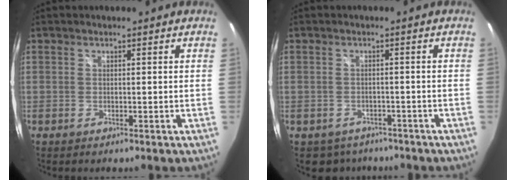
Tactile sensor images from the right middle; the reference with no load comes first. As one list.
[{"total": 4.1, "force": [-3.1, 2.7, 0.6], "torque": [-0.016, 0.001, -0.039]}]